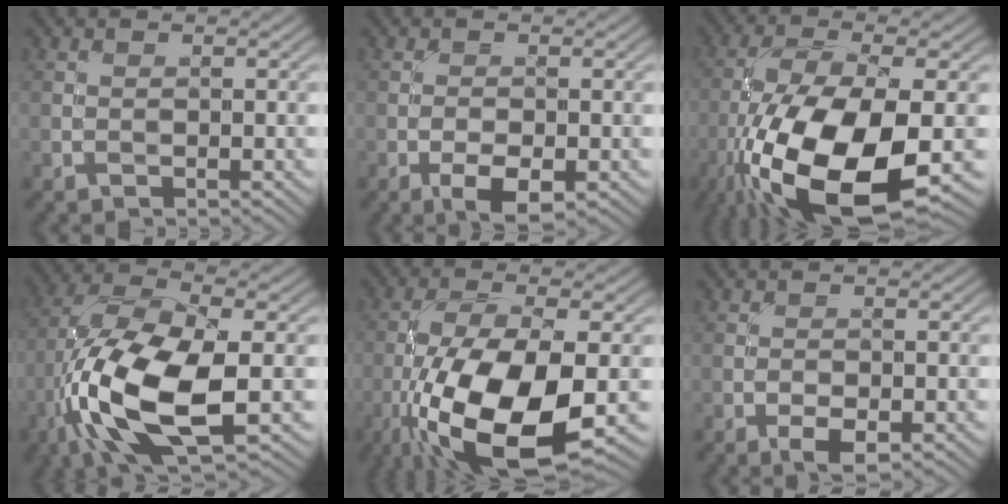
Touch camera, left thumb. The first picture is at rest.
{"total": 3.9, "force": [-1.9, 1.5, 3.1], "torque": [-0.051, -0.001, -0.031]}
{"total": 16.9, "force": [-6.7, 6.6, 14.0], "torque": [-0.292, -0.030, -0.121]}
{"total": 14.3, "force": [-4.2, 5.9, 12.4], "torque": [-0.277, -0.013, -0.080]}
{"total": 15.5, "force": [-5.8, 5.9, 13.1], "torque": [-0.265, -0.024, -0.102]}
{"total": 2.7, "force": [-1.3, 1.0, 2.1], "torque": [-0.033, -0.002, -0.024]}